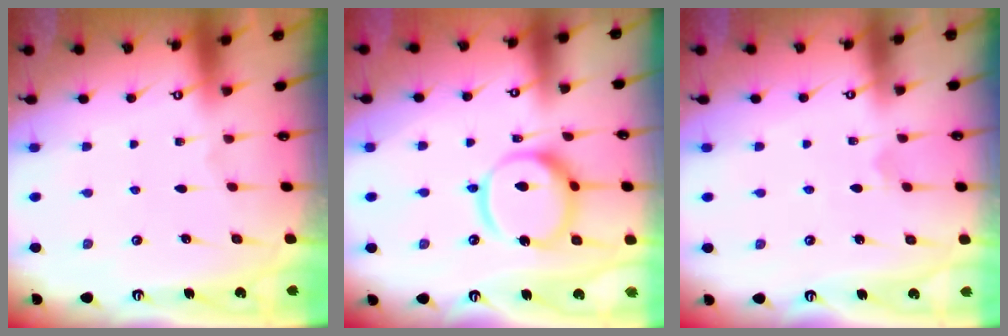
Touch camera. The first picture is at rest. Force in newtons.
{"total": 13.5, "press": 13.4, "slide": 2.0}
{"total": 3.7, "press": 3.7, "slide": 0.4}